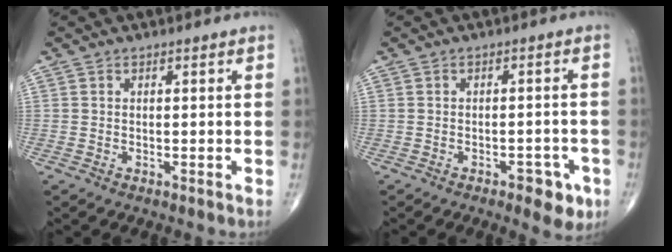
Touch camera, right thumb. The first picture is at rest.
{"total": 5.4, "force": [-2.8, 2.6, 3.9], "torque": [-0.030, 0.013, -0.031]}